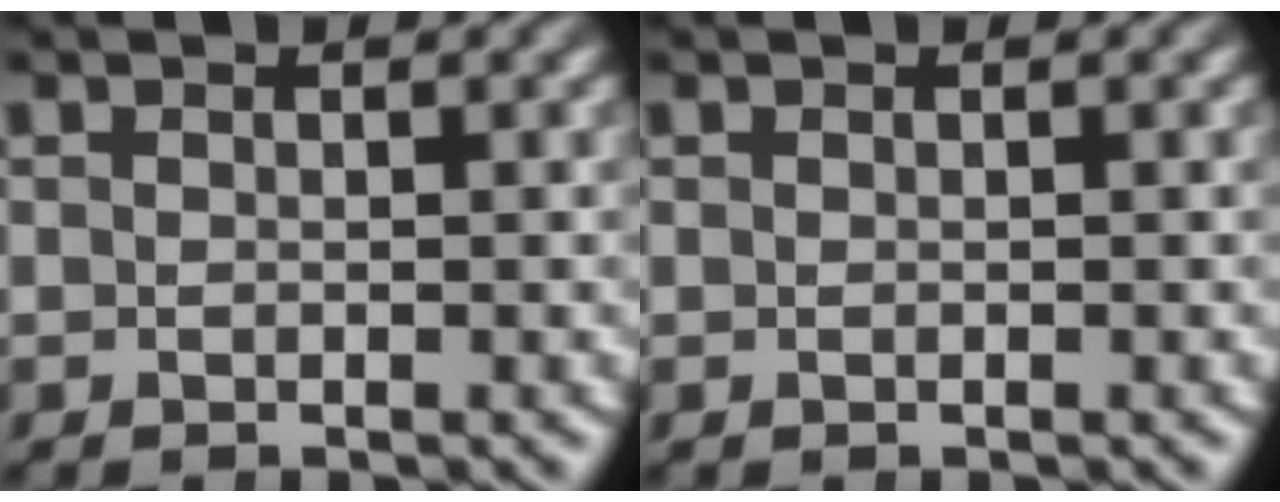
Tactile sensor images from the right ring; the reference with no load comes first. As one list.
[{"total": 0.0}]